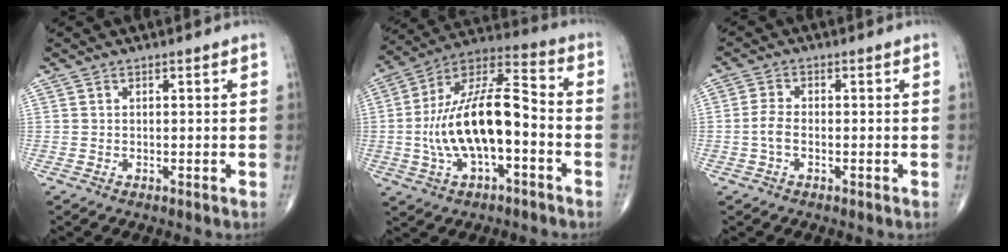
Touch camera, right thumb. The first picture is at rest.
{"total": 18.8, "force": [-3.1, 7.9, 16.8], "torque": [-0.311, 0.047, -0.058]}
{"total": 3.0, "force": [-0.7, 1.7, 2.4], "torque": [-0.055, 0.008, -0.019]}